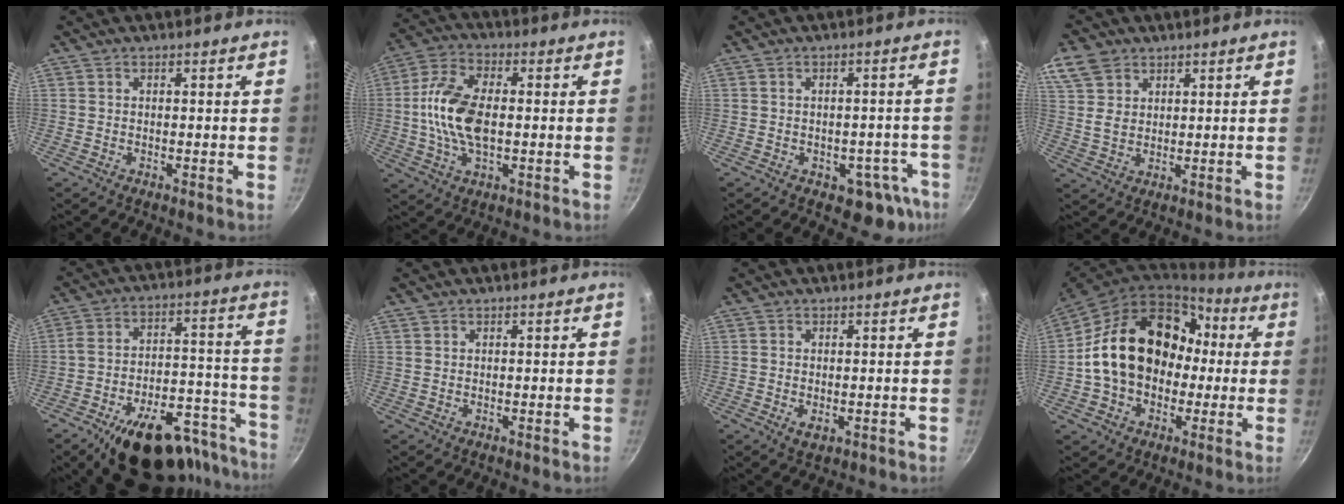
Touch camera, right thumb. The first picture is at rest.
{"total": 12.8, "force": [-0.3, 7.0, 10.7], "torque": [-0.204, 0.022, -0.016]}
{"total": 7.0, "force": [-3.4, 4.9, 3.6], "torque": [0.011, 0.044, -0.021]}
{"total": 9.2, "force": [5.0, 6.6, 4.0], "torque": [-0.064, -0.010, 0.097]}
{"total": 27.3, "force": [-18.2, 12.8, 15.8], "torque": [-0.169, 0.103, -0.249]}
{"total": 0.5, "force": [0.4, 0.4, 0.1], "torque": [0.001, -0.002, 0.005]}
{"total": 2.0, "force": [-0.3, 1.2, 1.5], "torque": [-0.026, -0.007, -0.003]}
{"total": 21.8, "force": [0.9, 16.6, 14.1], "torque": [-0.222, 0.062, 0.018]}